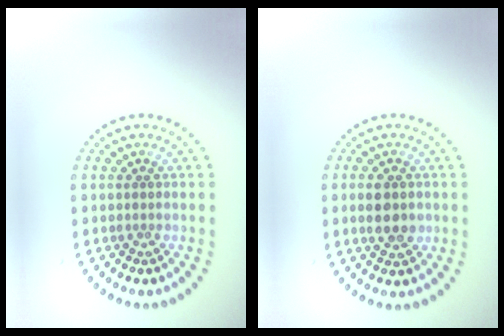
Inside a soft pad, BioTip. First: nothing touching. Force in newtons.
{"total": 3.1, "press": 3.1, "slide": 0.2}